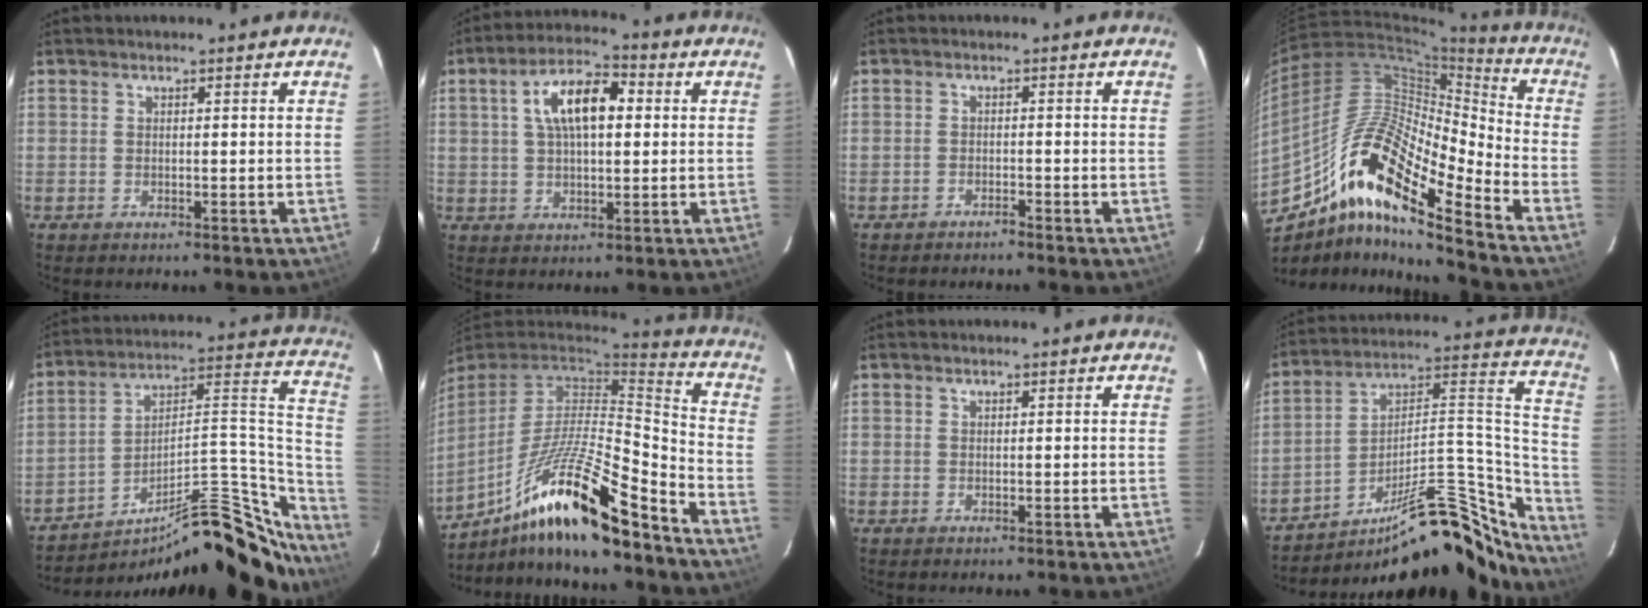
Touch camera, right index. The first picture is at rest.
{"total": 10.4, "force": [2.4, 4.6, 9.0], "torque": [-0.163, 0.026, 0.038]}
{"total": 1.5, "force": [-1.5, 0.1, 0.2], "torque": [-0.014, 0.000, -0.025]}
{"total": 18.1, "force": [-11.3, 3.1, 13.9], "torque": [-0.246, -0.006, -0.225]}
{"total": 27.2, "force": [-21.5, 7.7, 14.7], "torque": [-0.169, 0.044, -0.309]}
{"total": 21.3, "force": [-14.6, 2.5, 15.3], "torque": [-0.270, -0.028, -0.260]}
{"total": 0.0}
{"total": 28.5, "force": [-22.6, 8.5, 15.1], "torque": [-0.177, 0.049, -0.320]}